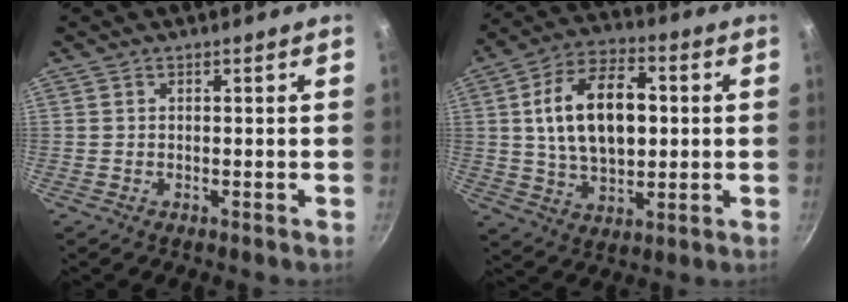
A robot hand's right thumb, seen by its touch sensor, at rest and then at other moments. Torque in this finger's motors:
{"motor_torque": [-0.75, 1.44, 1.15, 0.45, 0.21]}